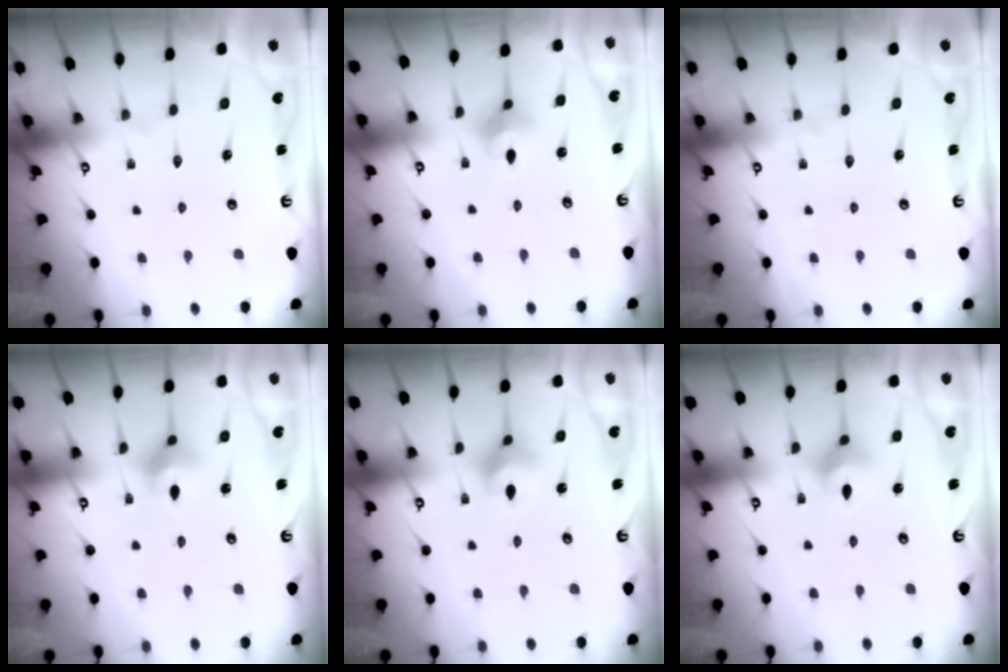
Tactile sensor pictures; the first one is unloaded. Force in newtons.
{"total": 2.8, "press": 2.8, "slide": 0.1}
{"total": 0.0}
{"total": 3.9, "press": 3.9, "slide": 0.6}
{"total": 4.7, "press": 4.6, "slide": 0.7}
{"total": 4.6, "press": 4.5, "slide": 0.9}